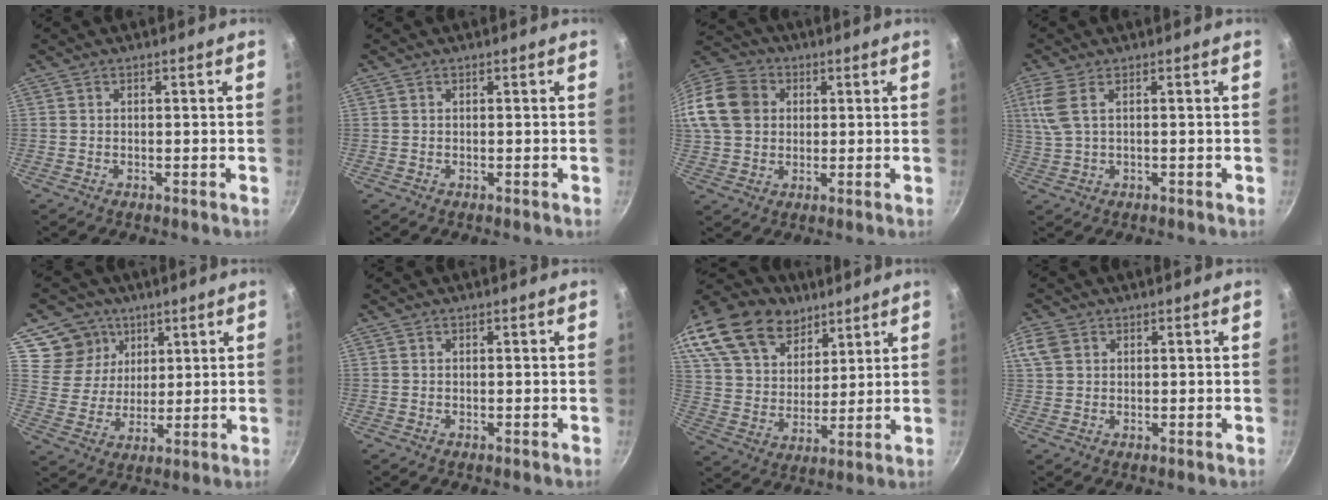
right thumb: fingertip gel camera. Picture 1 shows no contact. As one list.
[{"total": 0.0}, {"total": 20.7, "force": [3.9, 17.1, 10.9], "torque": [-0.252, 0.040, 0.062]}, {"total": 5.3, "force": [0.8, 1.8, 4.9], "torque": [-0.112, 0.002, 0.023]}, {"total": 10.4, "force": [5.6, 8.4, 2.1], "torque": [-0.009, -0.033, 0.099]}, {"total": 0.0}, {"total": 26.3, "force": [17.3, 16.1, 11.5], "torque": [-0.235, -0.019, 0.320]}, {"total": 4.5, "force": [1.7, 3.3, 2.5], "torque": [-0.048, 0.003, 0.031]}]